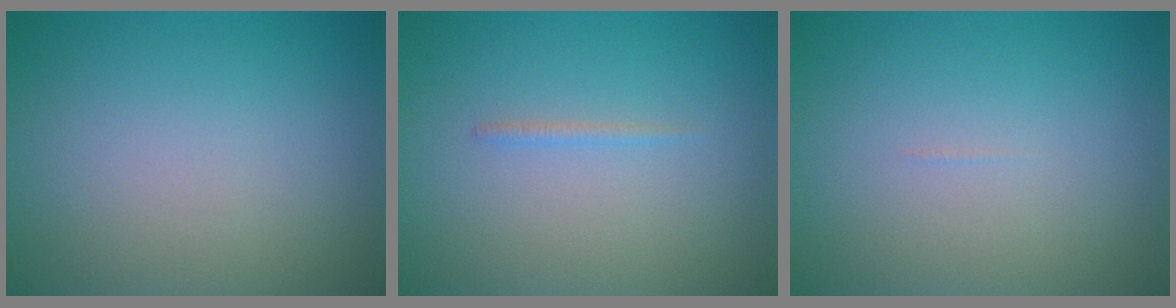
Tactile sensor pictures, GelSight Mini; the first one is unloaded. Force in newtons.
{"total": 0.6, "press": 0.6, "slide": 0.0}
{"total": 0.0}